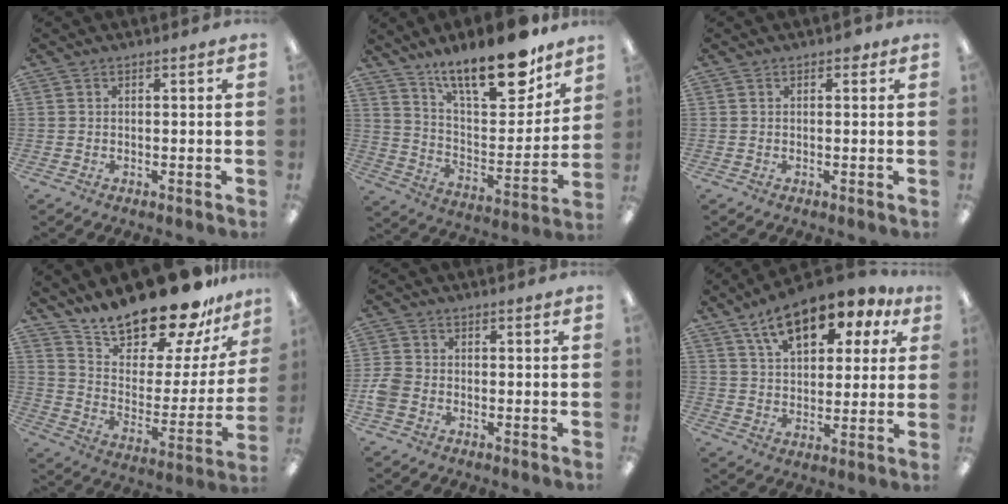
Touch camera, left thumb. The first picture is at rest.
{"total": 20.5, "force": [15.5, 6.6, 11.6], "torque": [-0.179, -0.107, 0.261]}
{"total": 1.1, "force": [0.6, 0.6, 0.7], "torque": [-0.007, 0.001, 0.008]}
{"total": 21.1, "force": [18.5, 6.4, 7.9], "torque": [-0.131, -0.144, 0.316]}
{"total": 3.9, "force": [-1.6, 2.9, 2.0], "torque": [-0.036, 0.008, -0.028]}
{"total": 14.9, "force": [9.5, 7.0, 9.2], "torque": [-0.148, -0.042, 0.163]}